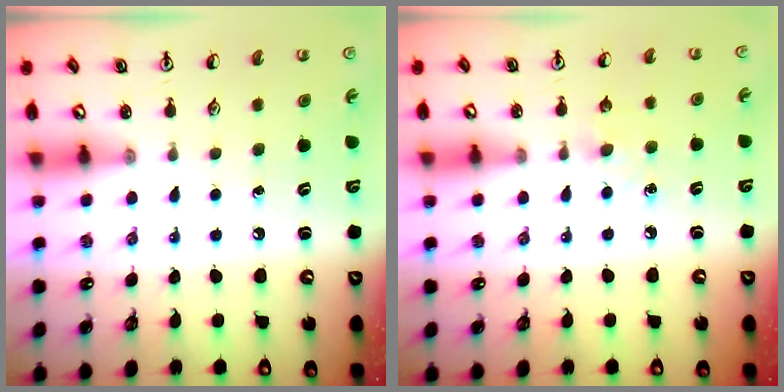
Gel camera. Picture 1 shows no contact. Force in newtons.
{"total": 5.3, "press": 5.2, "slide": 0.7}